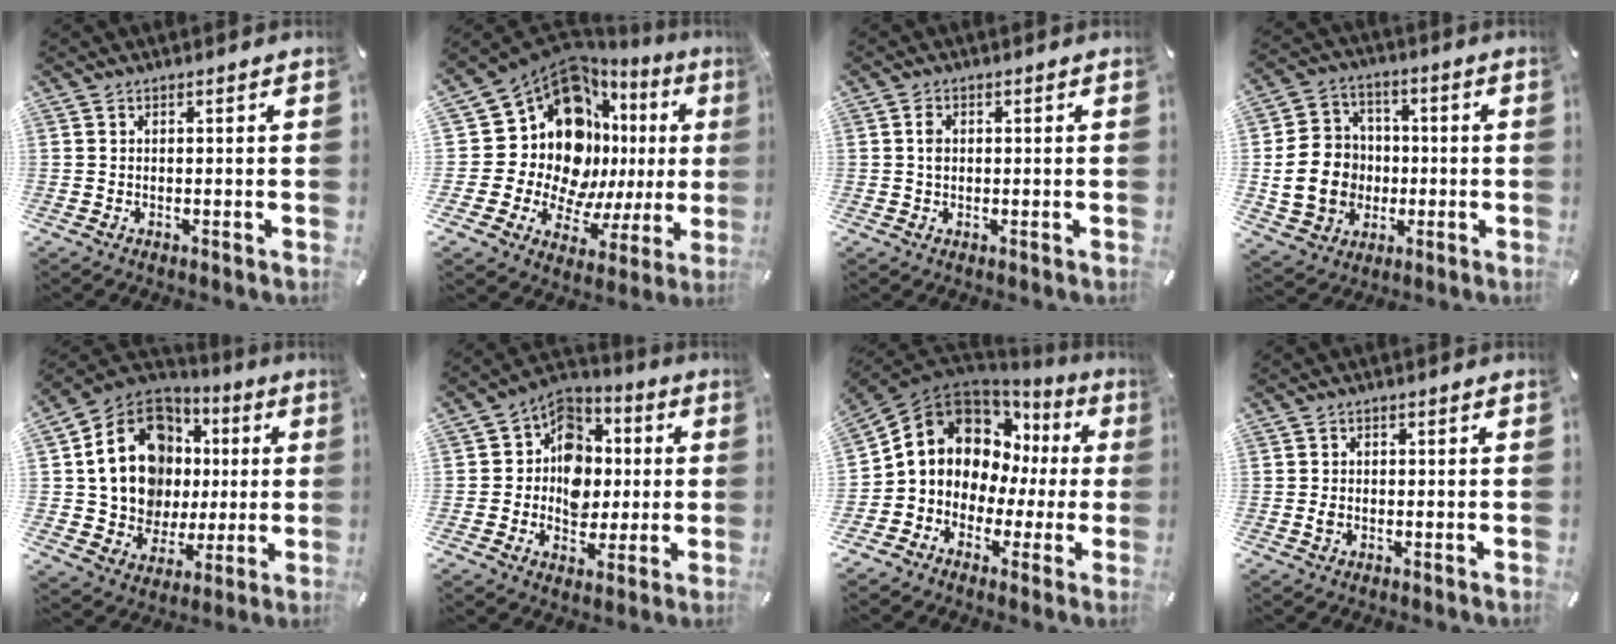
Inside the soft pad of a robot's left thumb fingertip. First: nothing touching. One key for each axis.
{"total": 21.4, "fx": 7.3, "fy": 14.3, "fz": 14.1, "tx": -0.256, "ty": -0.097, "tz": 0.135}
{"total": 2.0, "fx": 0.3, "fy": 1.4, "fz": 1.4, "tx": -0.023, "ty": 0.002, "tz": 0.002}
{"total": 14.7, "fx": -2.0, "fy": 13.0, "fz": 6.7, "tx": -0.141, "ty": 0.019, "tz": -0.030}
{"total": 18.4, "fx": 3.6, "fy": 15.1, "fz": 10.0, "tx": -0.191, "ty": -0.019, "tz": 0.076}
{"total": 11.7, "fx": -0.6, "fy": 10.6, "fz": 4.9, "tx": -0.067, "ty": 0.007, "tz": -0.007}
{"total": 11.3, "fx": 2.7, "fy": 10.2, "fz": 4.1, "tx": -0.093, "ty": -0.027, "tz": 0.055}
{"total": 1.4, "fx": -0.2, "fy": 1.0, "fz": 1.0, "tx": -0.019, "ty": 0.002, "tz": -0.004}